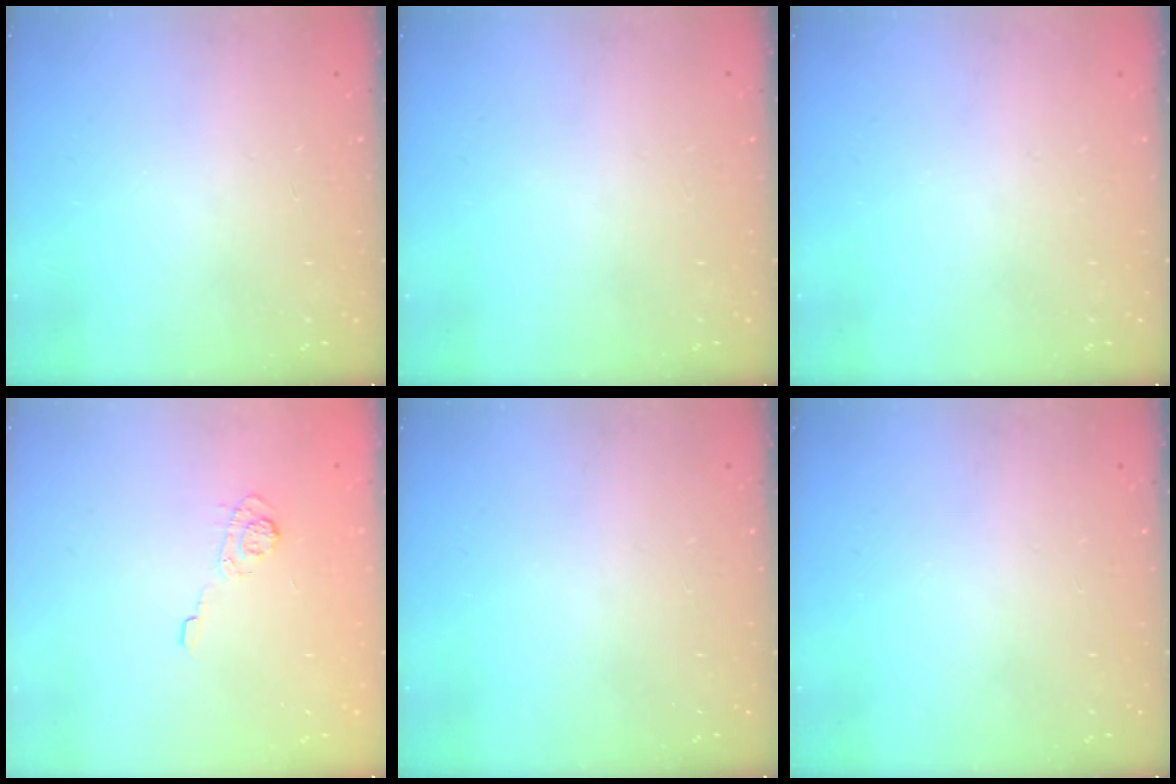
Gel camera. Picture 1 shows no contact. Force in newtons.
{"total": 0.0}
{"total": 0.0}
{"total": 5.0, "press": 4.8, "slide": 1.4}
{"total": 0.0}
{"total": 0.0}